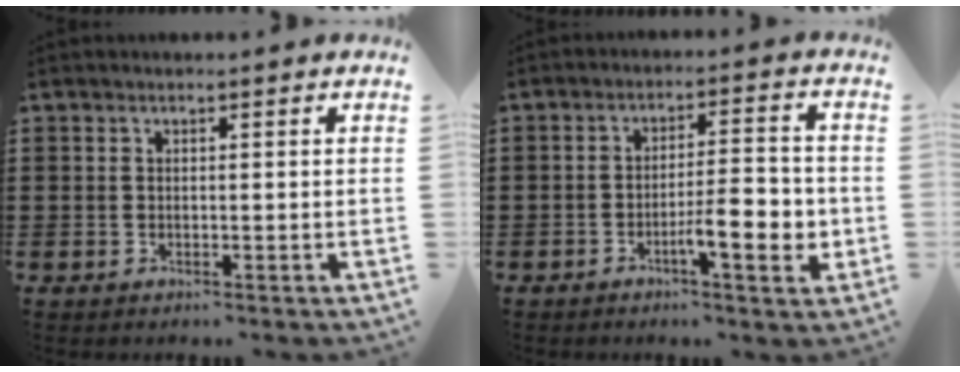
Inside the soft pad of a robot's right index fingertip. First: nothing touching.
{"total": 8.2, "force": [-2.7, 2.0, 7.5], "torque": [-0.101, -0.003, -0.045]}